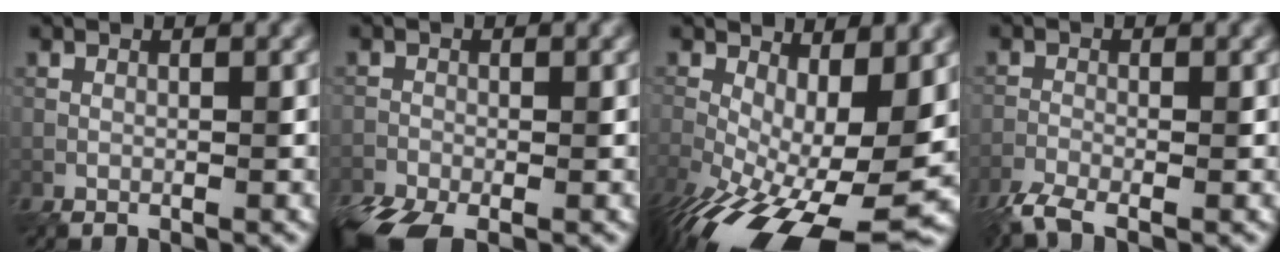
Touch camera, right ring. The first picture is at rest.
{"total": 5.6, "force": [-4.1, 2.2, 3.1], "torque": [-0.070, -0.024, -0.080]}
{"total": 13.7, "force": [-4.0, 6.2, 11.6], "torque": [-0.208, -0.029, -0.059]}
{"total": 4.0, "force": [-3.2, 0.9, 2.2], "torque": [-0.054, -0.011, -0.067]}